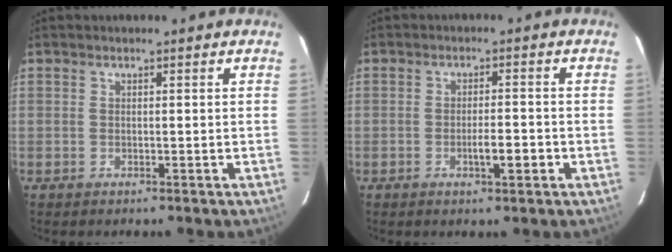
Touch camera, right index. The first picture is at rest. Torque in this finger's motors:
{"motor_torque": [0.23, -0.19, 0.10, 0.03]}